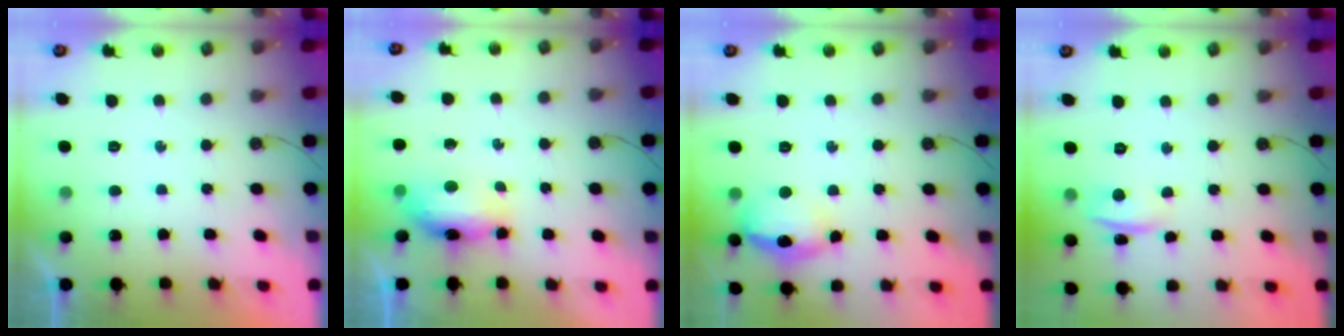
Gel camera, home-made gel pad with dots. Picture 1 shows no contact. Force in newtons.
{"total": 11.3, "press": 8.7, "slide": 7.2}
{"total": 15.1, "press": 15.1, "slide": 1.2}
{"total": 1.4, "press": 1.2, "slide": 0.7}